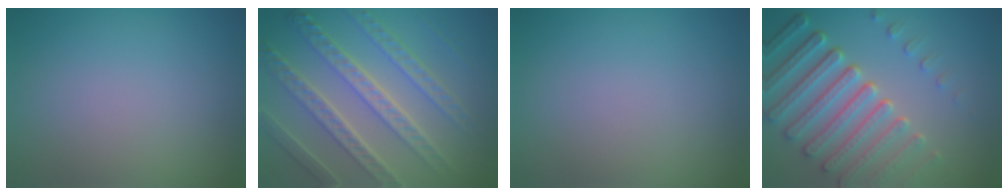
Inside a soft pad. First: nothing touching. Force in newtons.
{"total": 6.6, "press": 5.9, "slide": 3.0}
{"total": 0.0}
{"total": 7.6, "press": 5.7, "slide": 5.1}